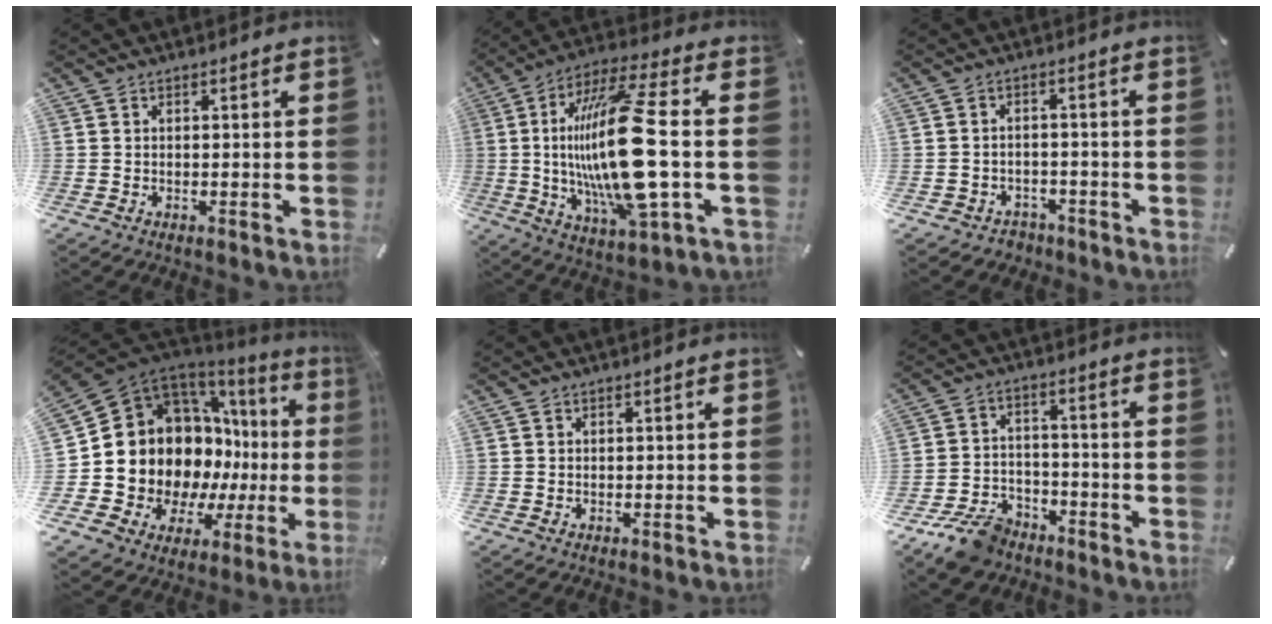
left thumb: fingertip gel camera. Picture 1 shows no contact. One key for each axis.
{"total": 25.4, "fx": -0.3, "fy": 6.4, "fz": 24.5, "tx": -0.506, "ty": -0.020, "tz": -0.016}
{"total": 3.1, "fx": -2.1, "fy": 2.3, "fz": 0.3, "tx": -0.006, "ty": 0.011, "tz": -0.043}
{"total": 17.4, "fx": 1.7, "fy": 14.2, "fz": 9.9, "tx": -0.150, "ty": -0.070, "tz": 0.070}
{"total": 0.0}
{"total": 10.2, "fx": -7.4, "fy": 5.6, "fz": 4.2, "tx": -0.076, "ty": 0.046, "tz": -0.135}